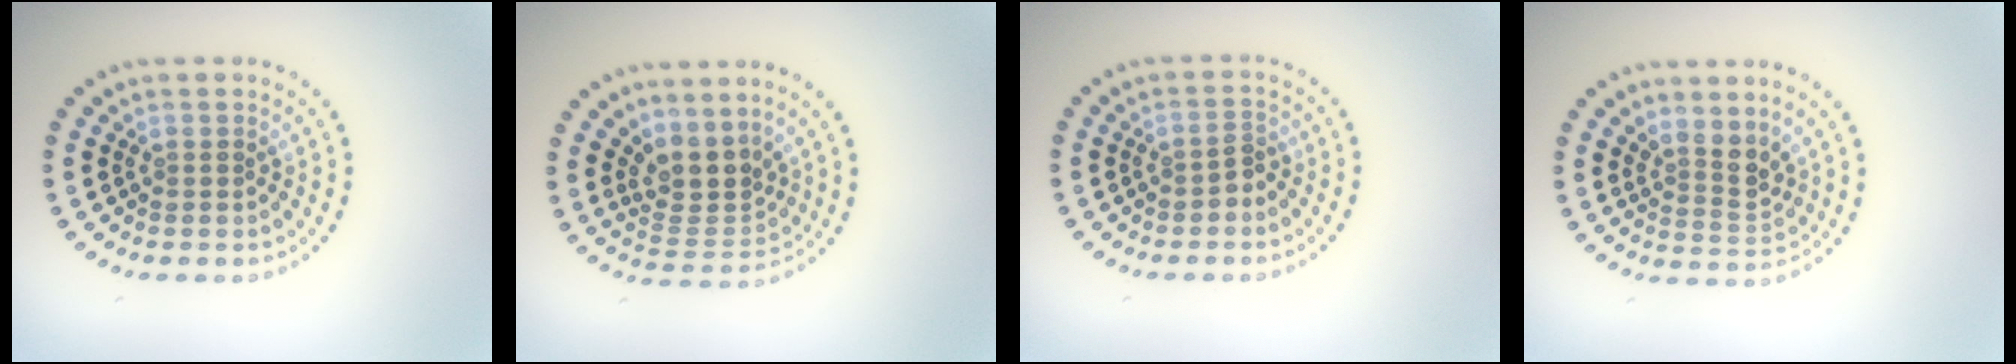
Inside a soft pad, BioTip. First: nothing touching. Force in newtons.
{"total": 3.4, "press": 2.6, "slide": 2.3}
{"total": 1.3, "press": 1.1, "slide": 0.7}
{"total": 2.7, "press": 2.0, "slide": 1.8}